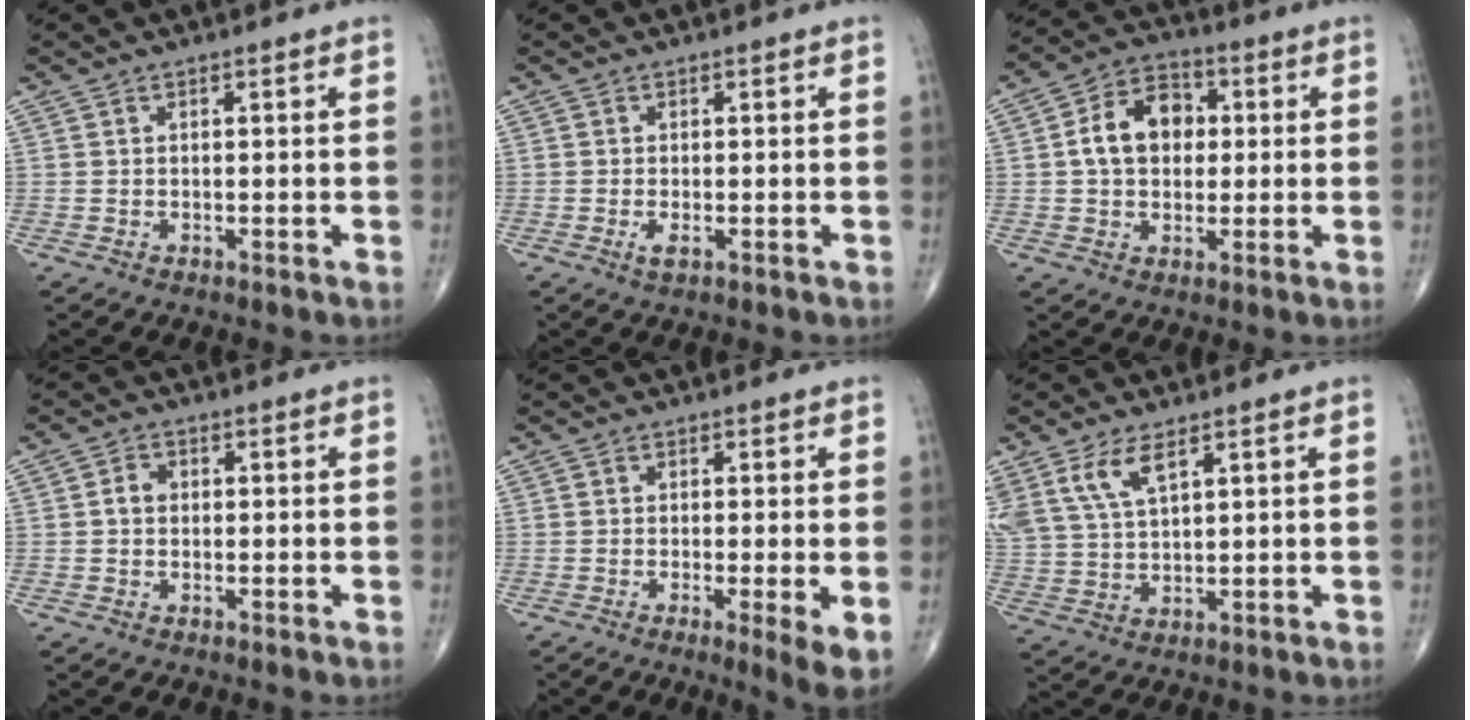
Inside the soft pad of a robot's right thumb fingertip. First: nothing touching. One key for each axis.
{"total": 1.5, "fx": -0.5, "fy": 0.5, "fz": 1.3, "tx": -0.030, "ty": -0.005, "tz": -0.010}
{"total": 10.8, "fx": 1.2, "fy": 7.9, "fz": 7.3, "tx": -0.103, "ty": 0.019, "tz": 0.012}
{"total": 2.3, "fx": 0.0, "fy": 1.9, "fz": 1.3, "tx": -0.016, "ty": 0.008, "tz": -0.004}
{"total": 5.5, "fx": -1.1, "fy": 0.7, "fz": 5.3, "tx": -0.089, "ty": -0.019, "tz": -0.020}
{"total": 8.5, "fx": 4.9, "fy": 3.5, "fz": 6.0, "tx": -0.128, "ty": -0.011, "tz": 0.107}